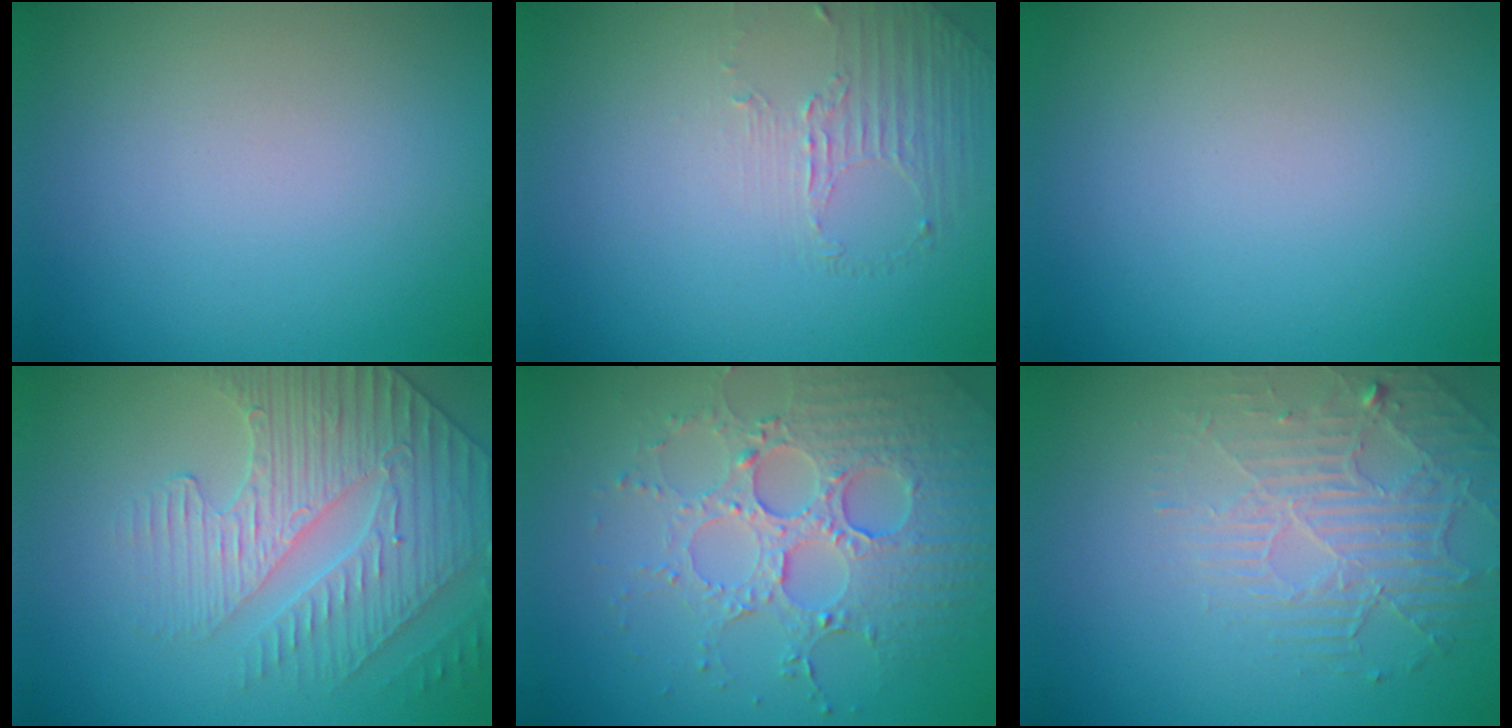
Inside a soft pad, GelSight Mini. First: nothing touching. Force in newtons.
{"total": 1.4, "press": 0.6, "slide": 1.2}
{"total": 0.0}
{"total": 4.2, "press": 4.1, "slide": 0.6}
{"total": 5.1, "press": 4.6, "slide": 2.2}
{"total": 2.6, "press": 2.0, "slide": 1.7}